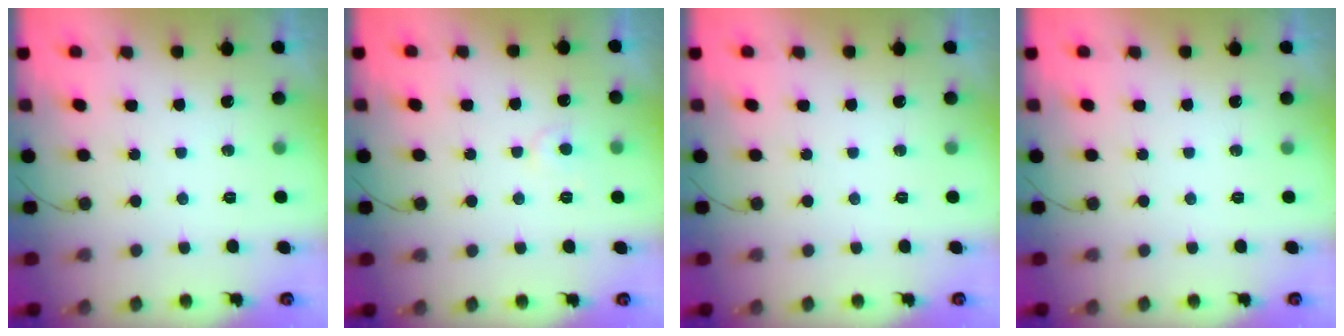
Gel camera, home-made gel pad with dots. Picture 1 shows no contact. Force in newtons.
{"total": 4.1, "press": 4.1, "slide": 0.4}
{"total": 0.0}
{"total": 0.0}